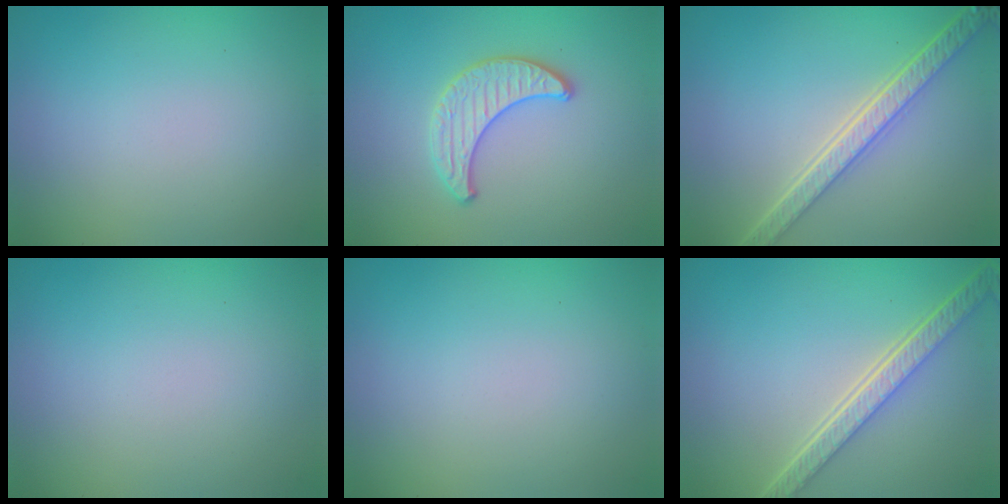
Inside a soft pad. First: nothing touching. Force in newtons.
{"total": 2.4, "press": 2.4, "slide": 0.1}
{"total": 5.2, "press": 4.0, "slide": 3.3}
{"total": 0.0}
{"total": 0.0}
{"total": 5.3, "press": 3.9, "slide": 3.5}